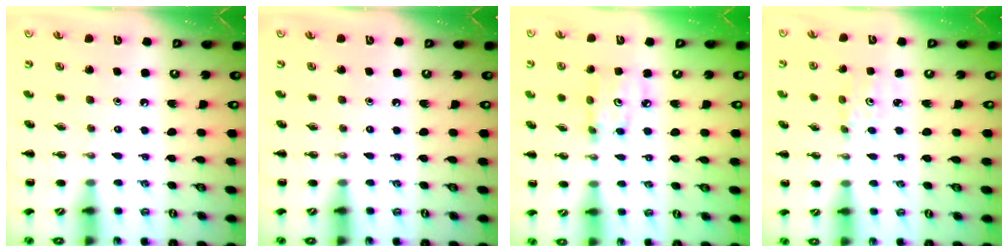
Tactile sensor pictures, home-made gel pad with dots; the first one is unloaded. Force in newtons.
{"total": 0.0}
{"total": 4.6, "press": 4.6, "slide": 0.5}
{"total": 1.5, "press": 1.4, "slide": 0.5}